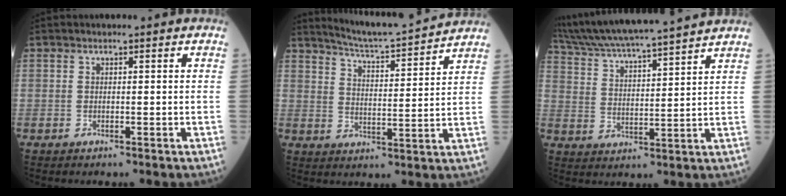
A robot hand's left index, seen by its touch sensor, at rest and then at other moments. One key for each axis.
{"total": 12.7, "fx": 12.1, "fy": -0.4, "fz": 3.8, "tx": -0.071, "ty": 0.006, "tz": 0.177}
{"total": 19.4, "fx": 17.5, "fy": 0.1, "fz": 8.2, "tx": -0.156, "ty": 0.014, "tz": 0.282}